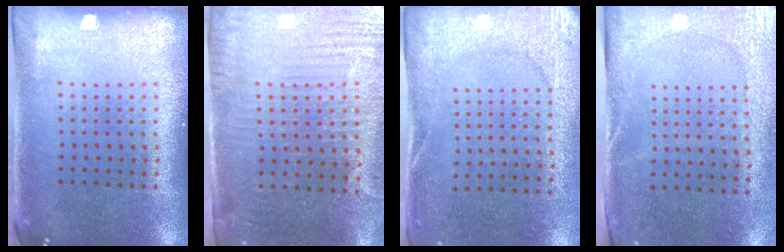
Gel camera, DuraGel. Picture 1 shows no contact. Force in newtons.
{"total": 3.2, "press": 2.9, "slide": 1.4}
{"total": 2.6, "press": 2.4, "slide": 1.0}
{"total": 2.7, "press": 2.2, "slide": 1.5}